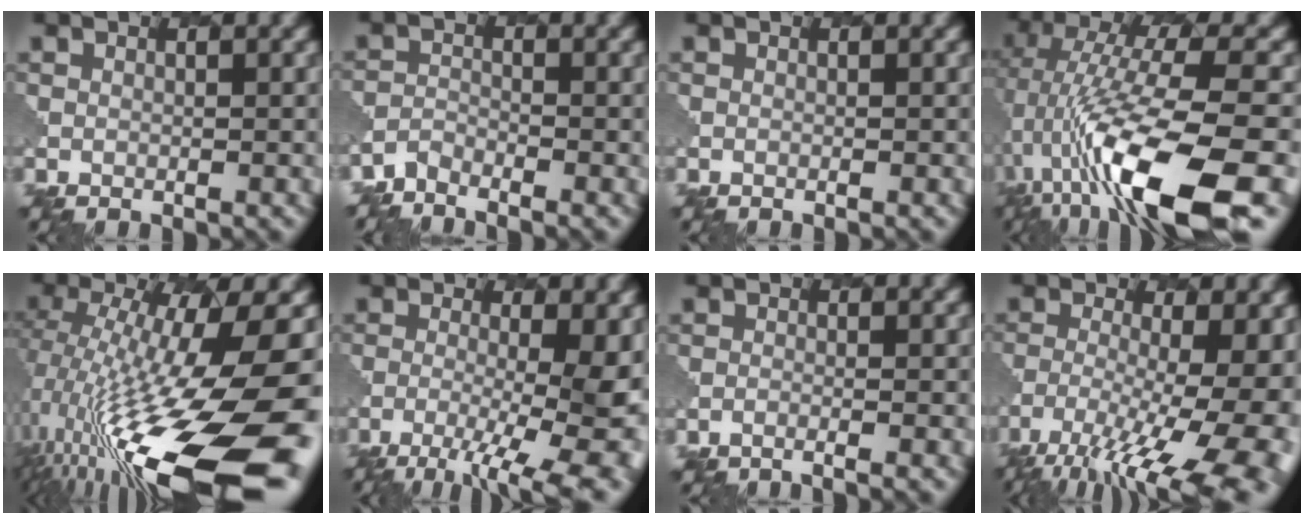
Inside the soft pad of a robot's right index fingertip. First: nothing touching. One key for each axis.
{"total": 2.2, "fx": -2.1, "fy": 0.3, "fz": 0.1, "tx": -0.010, "ty": -0.002, "tz": -0.052}
{"total": 0.0}
{"total": 14.2, "fx": -4.8, "fy": 4.2, "fz": 12.7, "tx": -0.241, "ty": 0.005, "tz": -0.074}
{"total": 17.3, "fx": -4.7, "fy": 4.7, "fz": 15.9, "tx": -0.281, "ty": 0.000, "tz": -0.082}
{"total": 9.3, "fx": -3.1, "fy": 3.0, "fz": 8.2, "tx": -0.130, "ty": -0.009, "tz": -0.045}
{"total": 1.8, "fx": -1.4, "fy": 0.4, "fz": 1.1, "tx": -0.008, "ty": 0.004, "tz": -0.031}
{"total": 15.2, "fx": -7.5, "fy": 5.5, "fz": 12.0, "tx": -0.187, "ty": -0.028, "tz": -0.101}